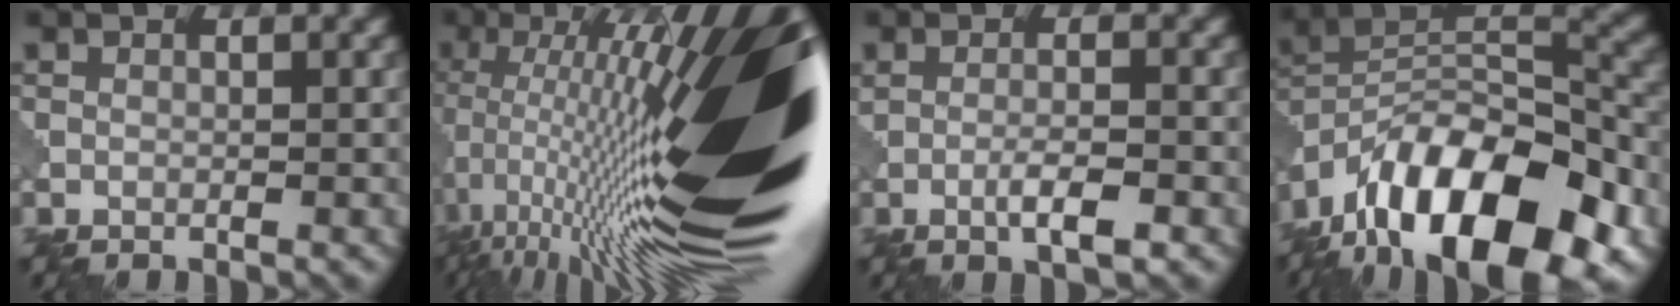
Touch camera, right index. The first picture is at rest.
{"total": 20.9, "force": [-1.4, 5.1, 20.2], "torque": [-0.335, 0.030, -0.023]}
{"total": 2.5, "force": [-1.0, 0.3, 2.3], "torque": [-0.041, 0.004, -0.012]}
{"total": 14.7, "force": [-8.9, 6.7, 9.6], "torque": [-0.167, 0.020, -0.160]}